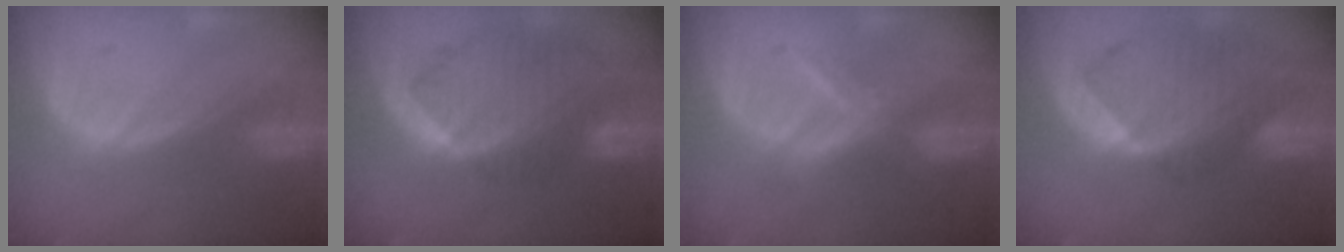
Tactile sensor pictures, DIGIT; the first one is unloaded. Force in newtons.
{"total": 10.2, "press": 8.8, "slide": 5.1}
{"total": 5.6, "press": 5.6, "slide": 0.1}
{"total": 10.2, "press": 8.8, "slide": 5.1}